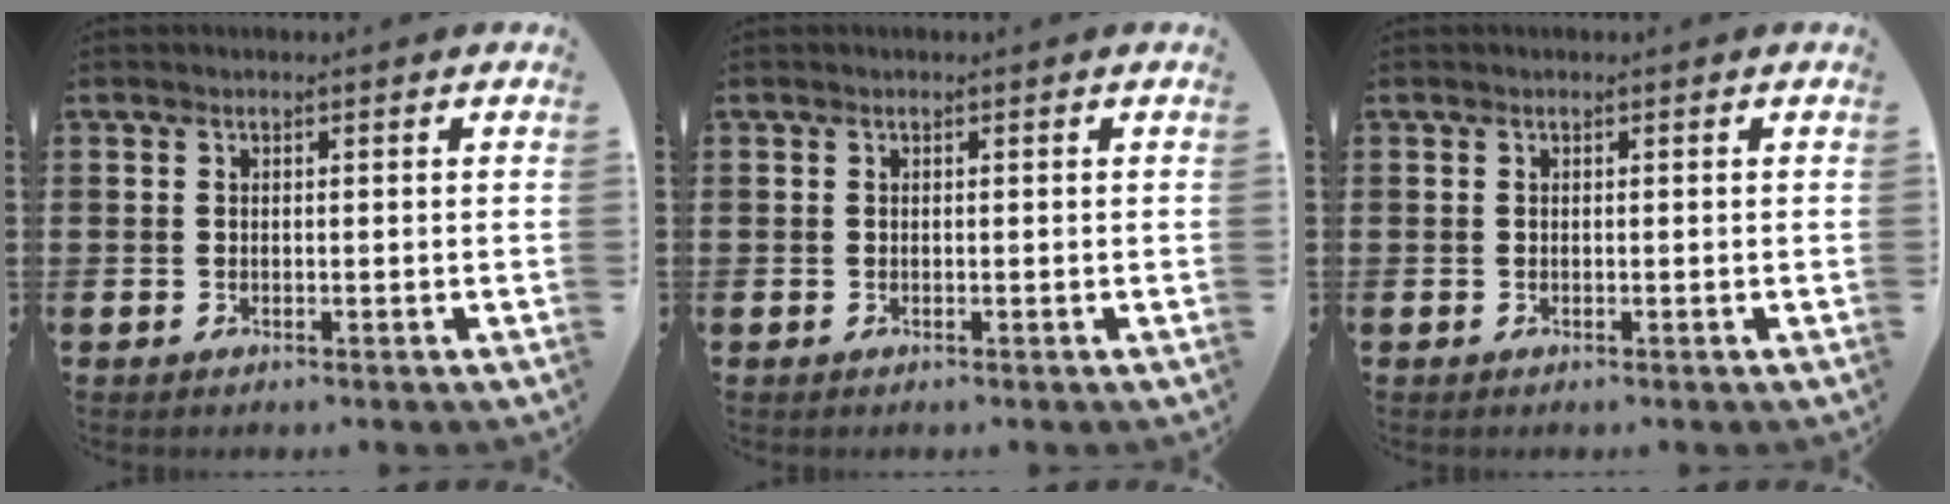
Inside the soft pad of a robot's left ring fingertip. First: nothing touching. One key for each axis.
{"total": 0.0}
{"total": 0.0}